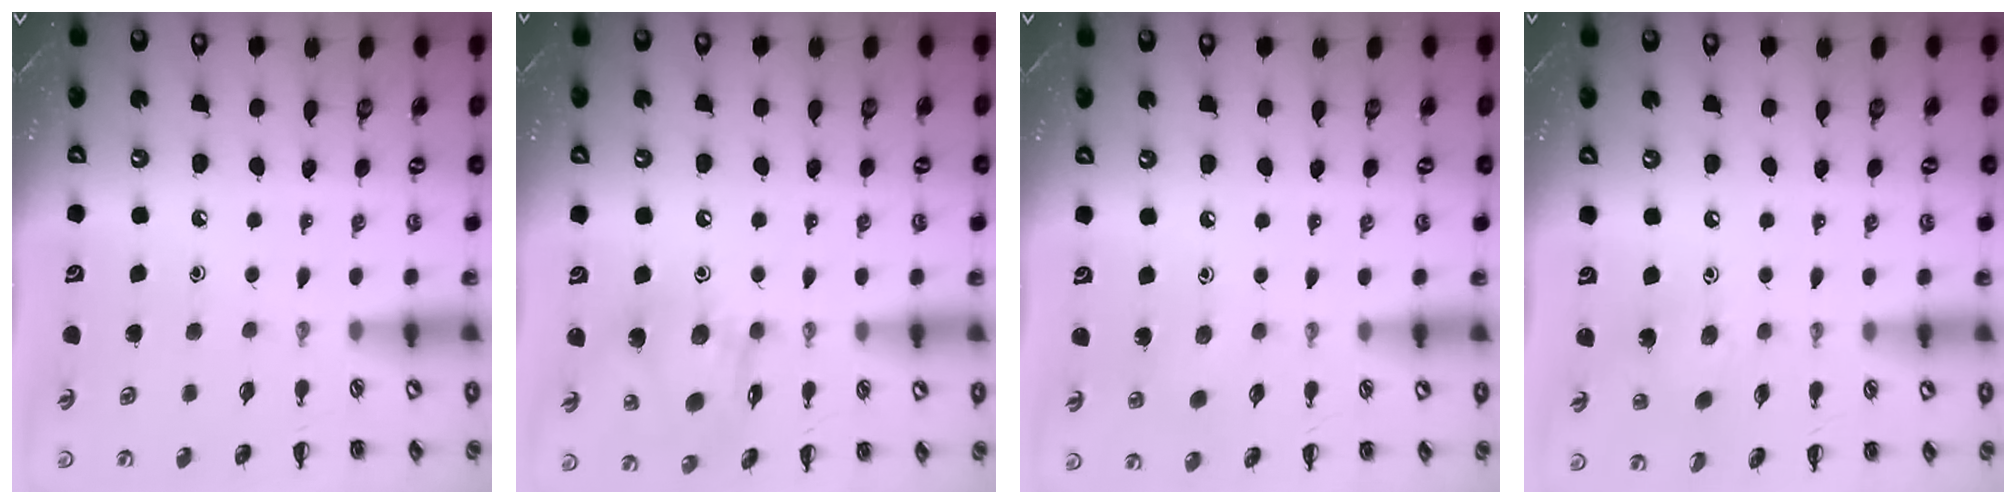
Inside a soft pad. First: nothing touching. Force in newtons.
{"total": 13.5, "press": 13.4, "slide": 1.6}
{"total": 5.9, "press": 5.7, "slide": 1.4}
{"total": 6.6, "press": 6.4, "slide": 1.6}